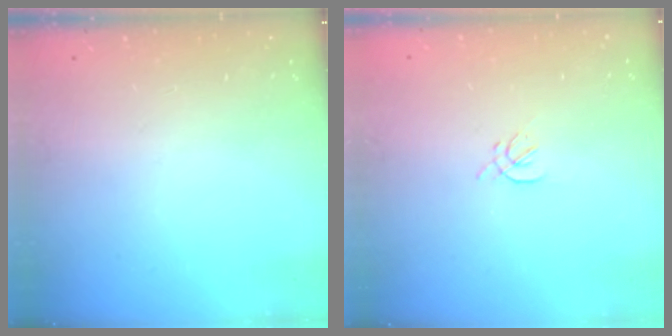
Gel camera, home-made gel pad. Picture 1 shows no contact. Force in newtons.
{"total": 1.7, "press": 1.6, "slide": 0.6}